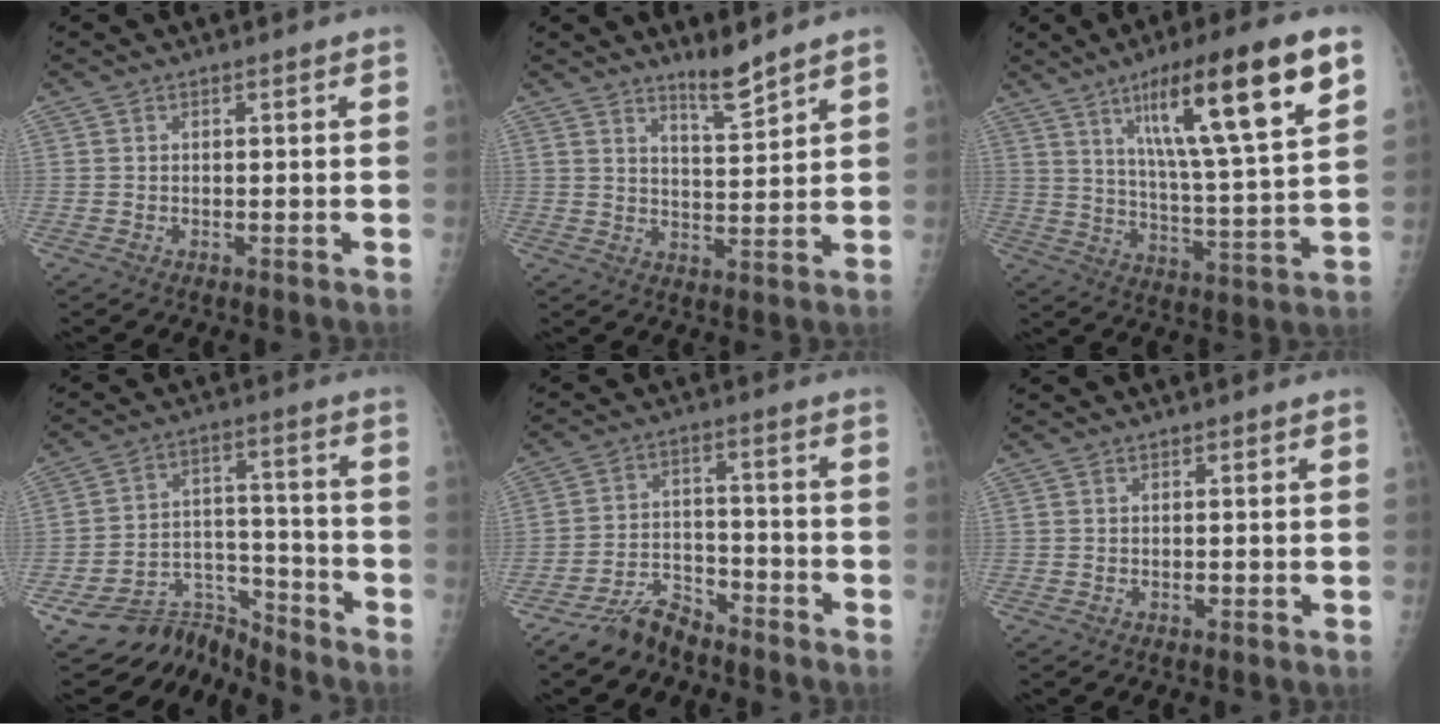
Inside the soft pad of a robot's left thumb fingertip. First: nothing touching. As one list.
[{"total": 5.1, "force": [4.4, 0.2, 2.4], "torque": [-0.033, -0.047, 0.077]}, {"total": 20.8, "force": [10.2, 2.9, 17.9], "torque": [-0.267, -0.032, 0.166]}, {"total": 10.3, "force": [-9.8, 3.2, -1.1], "torque": [0.046, 0.111, -0.171]}, {"total": 7.4, "force": [-6.5, 3.1, 1.8], "torque": [-0.020, 0.047, -0.124]}, {"total": 0.0}]